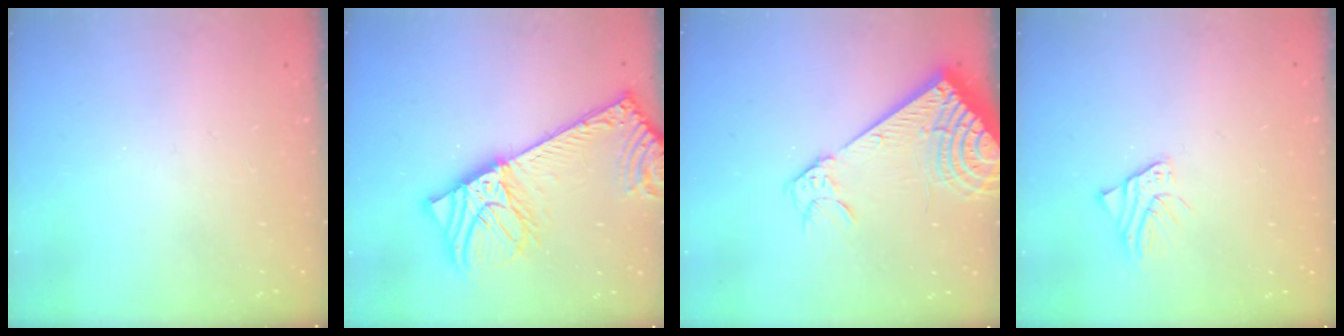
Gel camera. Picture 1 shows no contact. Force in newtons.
{"total": 14.5, "press": 14.2, "slide": 2.6}
{"total": 13.8, "press": 13.5, "slide": 2.7}
{"total": 1.6, "press": 1.6, "slide": 0.2}